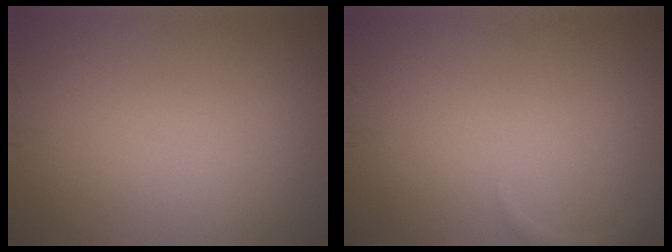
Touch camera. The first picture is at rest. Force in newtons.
{"total": 0.7, "press": 0.7, "slide": 0.1}